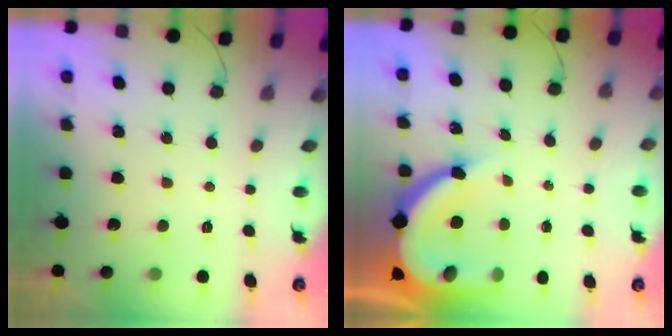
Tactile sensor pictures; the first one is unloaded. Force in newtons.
{"total": 15.4, "press": 15.3, "slide": 1.8}